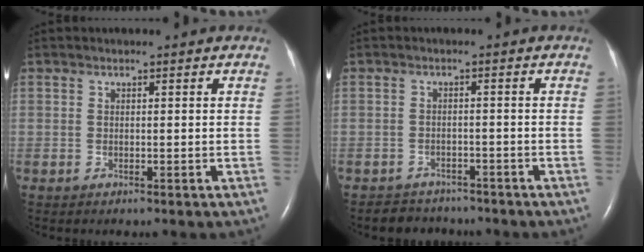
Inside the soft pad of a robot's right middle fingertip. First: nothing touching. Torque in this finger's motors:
{"motor_torque": [0.14, -0.14, -0.02, 0.00]}